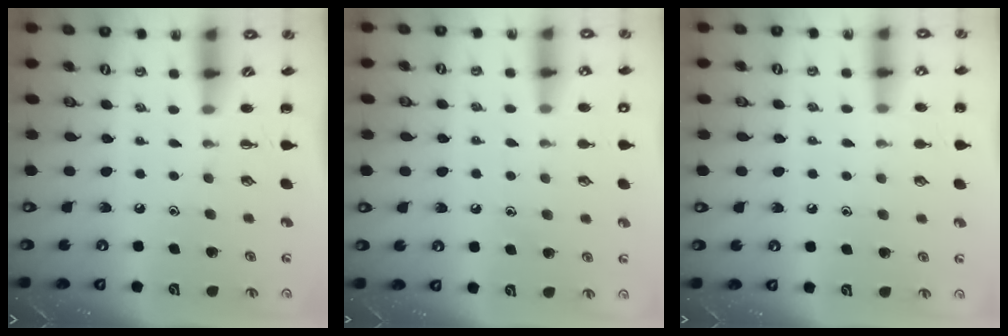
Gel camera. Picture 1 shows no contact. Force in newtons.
{"total": 9.5, "press": 9.2, "slide": 2.5}
{"total": 7.8, "press": 7.5, "slide": 2.3}